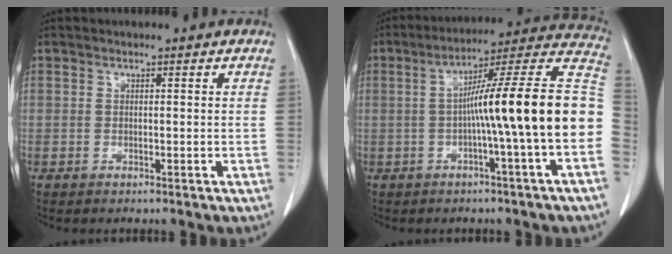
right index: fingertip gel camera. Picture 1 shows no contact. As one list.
[{"total": 18.9, "force": [-1.9, -0.6, 18.8], "torque": [-0.248, 0.040, -0.036]}]